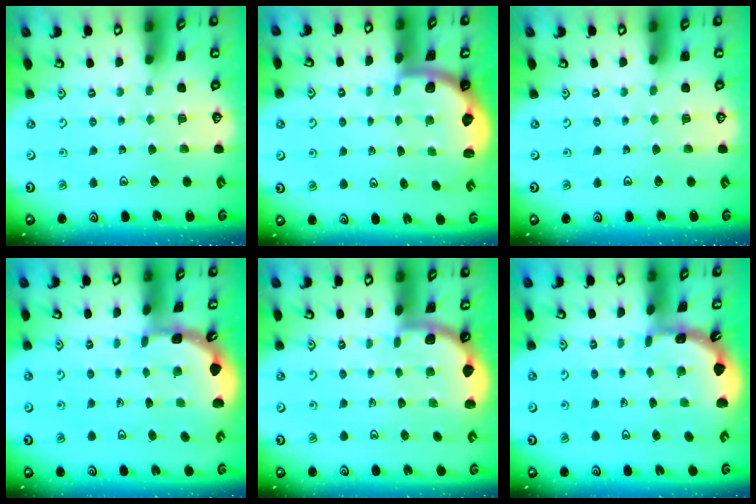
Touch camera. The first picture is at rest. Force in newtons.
{"total": 1.9, "press": 1.8, "slide": 0.5}
{"total": 0.0}
{"total": 1.6, "press": 1.6, "slide": 0.3}
{"total": 1.9, "press": 1.9, "slide": 0.0}
{"total": 1.7, "press": 1.6, "slide": 0.1}